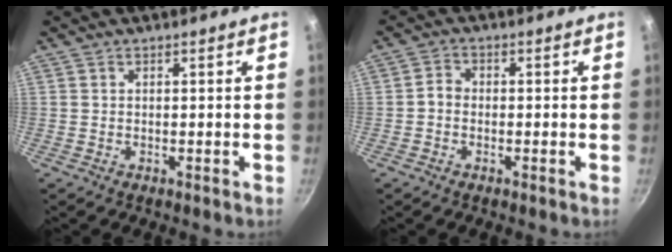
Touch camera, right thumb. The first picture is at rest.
{"total": 2.3, "force": [-0.7, 1.8, 1.1], "torque": [-0.017, 0.015, -0.020]}